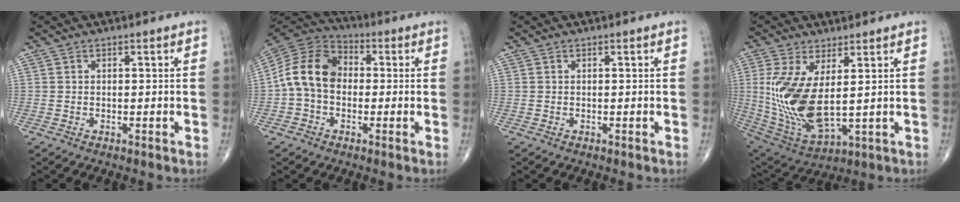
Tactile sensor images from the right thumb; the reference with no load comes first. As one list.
[{"total": 11.8, "force": [-0.7, 8.8, 7.8], "torque": [-0.135, 0.037, -0.027]}, {"total": 0.0}, {"total": 15.2, "force": [2.0, 6.4, 13.6], "torque": [-0.289, -0.026, 0.060]}]